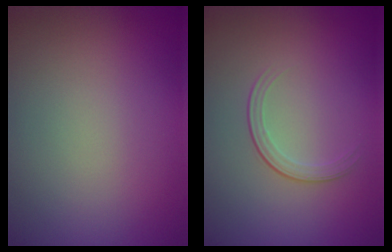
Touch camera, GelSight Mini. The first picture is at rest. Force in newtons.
{"total": 1.7, "press": 0.9, "slide": 1.4}